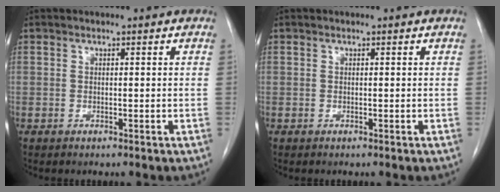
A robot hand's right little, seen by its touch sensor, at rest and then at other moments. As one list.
[{"total": 0.0}]